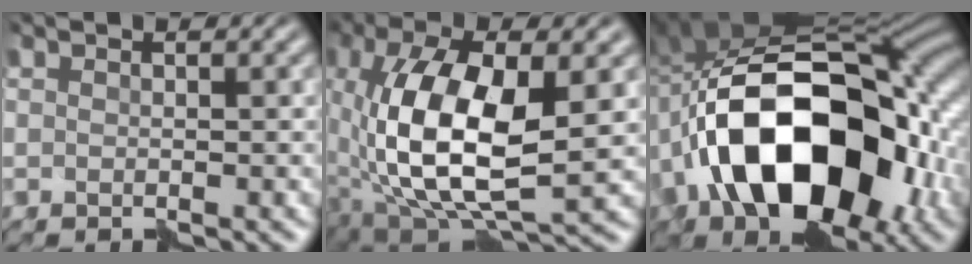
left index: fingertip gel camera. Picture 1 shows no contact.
{"total": 11.7, "force": [-0.2, 5.4, 10.4], "torque": [-0.210, -0.004, -0.002]}
{"total": 17.1, "force": [-4.9, 10.6, 12.5], "torque": [-0.198, -0.008, -0.084]}